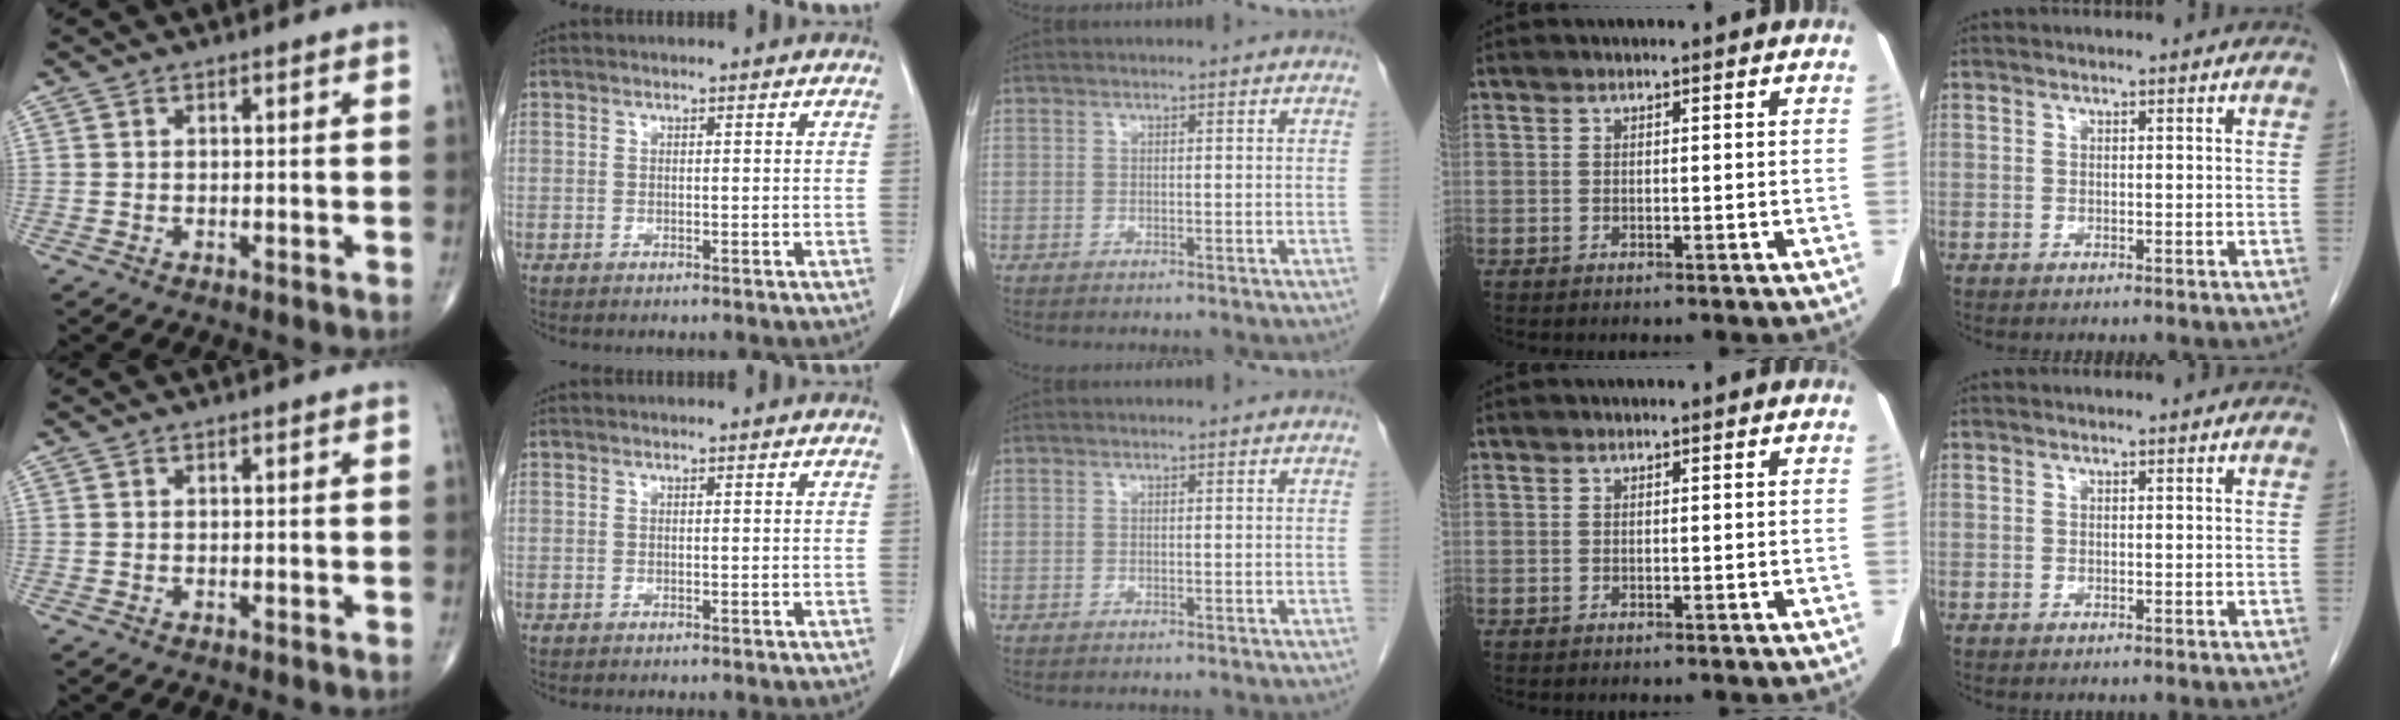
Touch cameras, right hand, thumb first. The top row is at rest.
{}